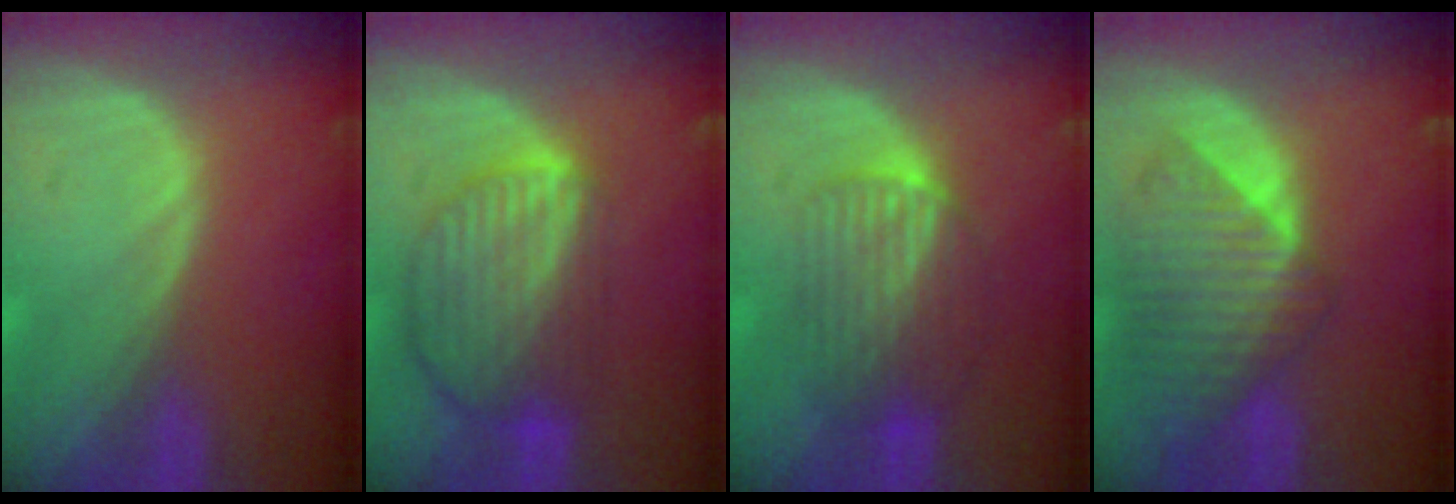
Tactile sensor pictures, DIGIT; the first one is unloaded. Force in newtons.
{"total": 9.0, "press": 7.7, "slide": 4.6}
{"total": 6.4, "press": 6.3, "slide": 1.1}
{"total": 9.2, "press": 8.2, "slide": 4.0}